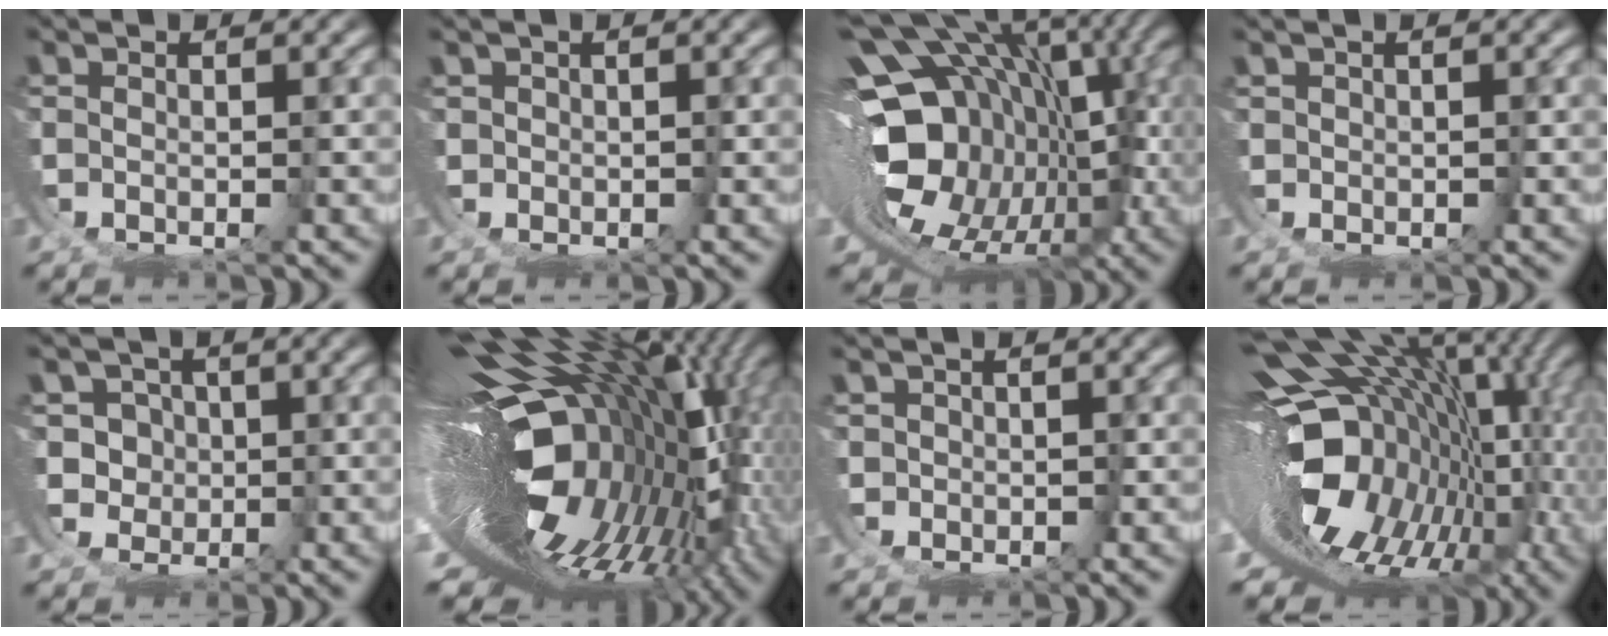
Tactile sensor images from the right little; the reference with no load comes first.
{"total": 3.1, "force": [-0.2, 2.9, 1.0], "torque": [-0.037, -0.014, -0.003]}
{"total": 21.0, "force": [-1.9, 13.9, 15.6], "torque": [-0.258, -0.049, -0.008]}
{"total": 1.6, "force": [0.1, 1.5, 0.6], "torque": [-0.027, -0.008, 0.004]}
{"total": 10.8, "force": [-0.6, 10.0, 3.9], "torque": [-0.127, -0.054, -0.005]}
{"total": 27.7, "force": [-3.7, 14.3, 23.5], "torque": [-0.312, -0.038, -0.036]}
{"total": 4.8, "force": [-0.6, 4.5, 1.7], "torque": [-0.055, -0.022, -0.009]}
{"total": 23.1, "force": [-2.6, 15.4, 17.0], "torque": [-0.253, -0.050, -0.026]}